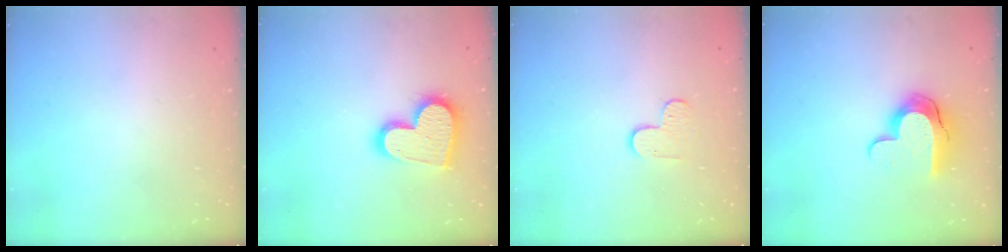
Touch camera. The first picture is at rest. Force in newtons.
{"total": 16.9, "press": 16.9, "slide": 1.5}
{"total": 3.7, "press": 3.7, "slide": 0.4}
{"total": 11.1, "press": 11.1, "slide": 0.8}